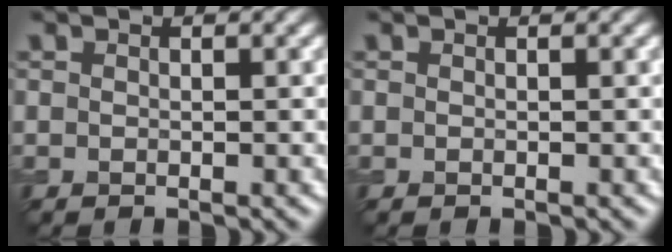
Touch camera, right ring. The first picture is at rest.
{"total": 0.0}